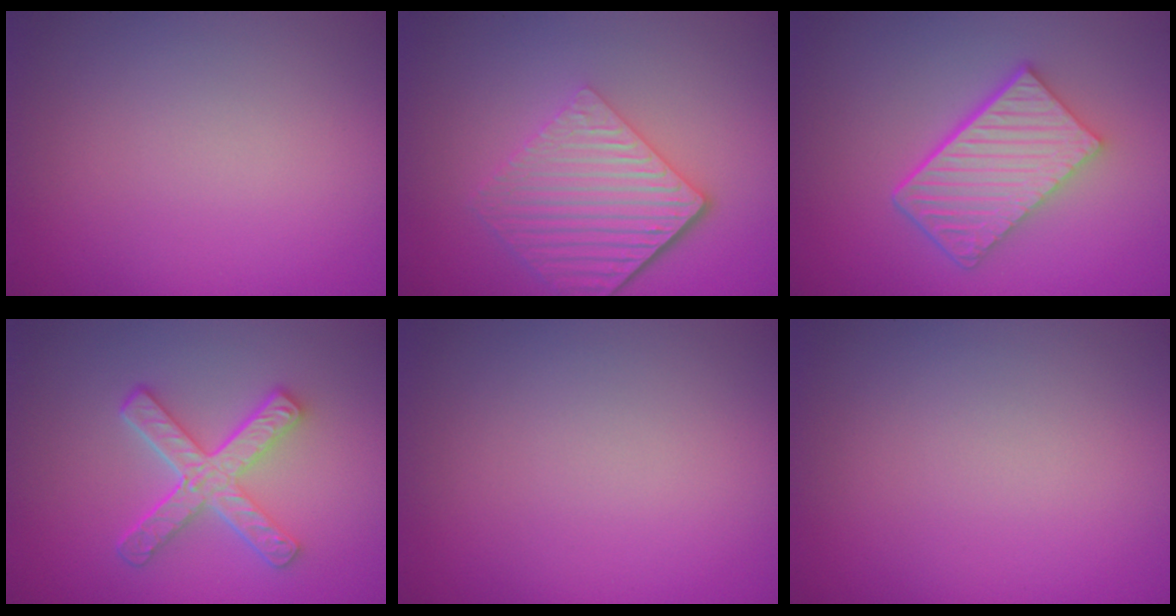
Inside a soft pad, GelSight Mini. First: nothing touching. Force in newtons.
{"total": 5.8, "press": 4.2, "slide": 4.0}
{"total": 6.0, "press": 4.4, "slide": 4.1}
{"total": 4.8, "press": 3.6, "slide": 3.2}
{"total": 0.0}
{"total": 0.0}